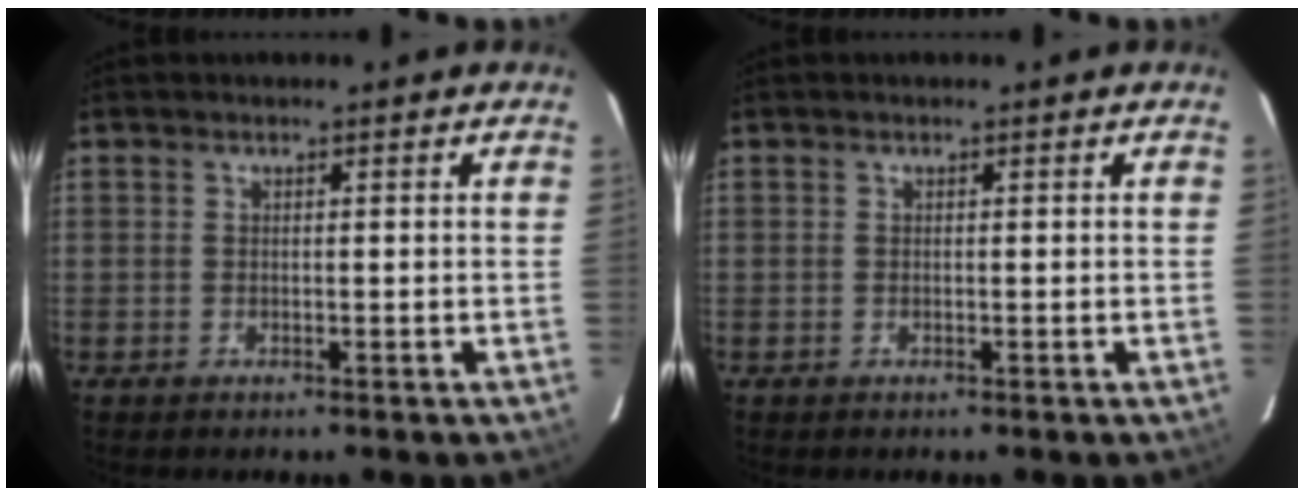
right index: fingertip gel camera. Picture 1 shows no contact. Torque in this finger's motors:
{"motor_torque": [0.00, 0.00, 0.01, 0.00]}